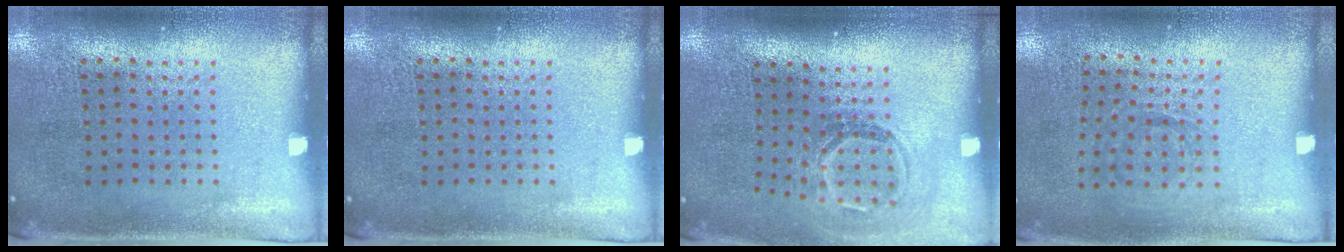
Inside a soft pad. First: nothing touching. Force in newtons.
{"total": 0.0}
{"total": 1.7, "press": 1.2, "slide": 1.3}
{"total": 1.0, "press": 0.8, "slide": 0.6}